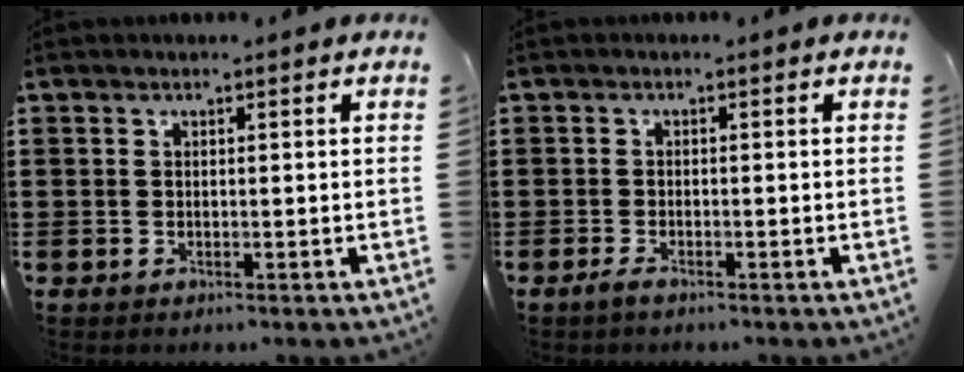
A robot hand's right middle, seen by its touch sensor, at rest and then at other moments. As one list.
[{"total": 1.2, "force": [-0.8, 0.2, 0.8], "torque": [-0.016, -0.001, -0.017]}]